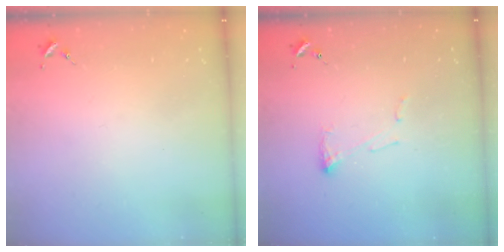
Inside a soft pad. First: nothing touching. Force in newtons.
{"total": 5.4, "press": 5.4, "slide": 0.8}